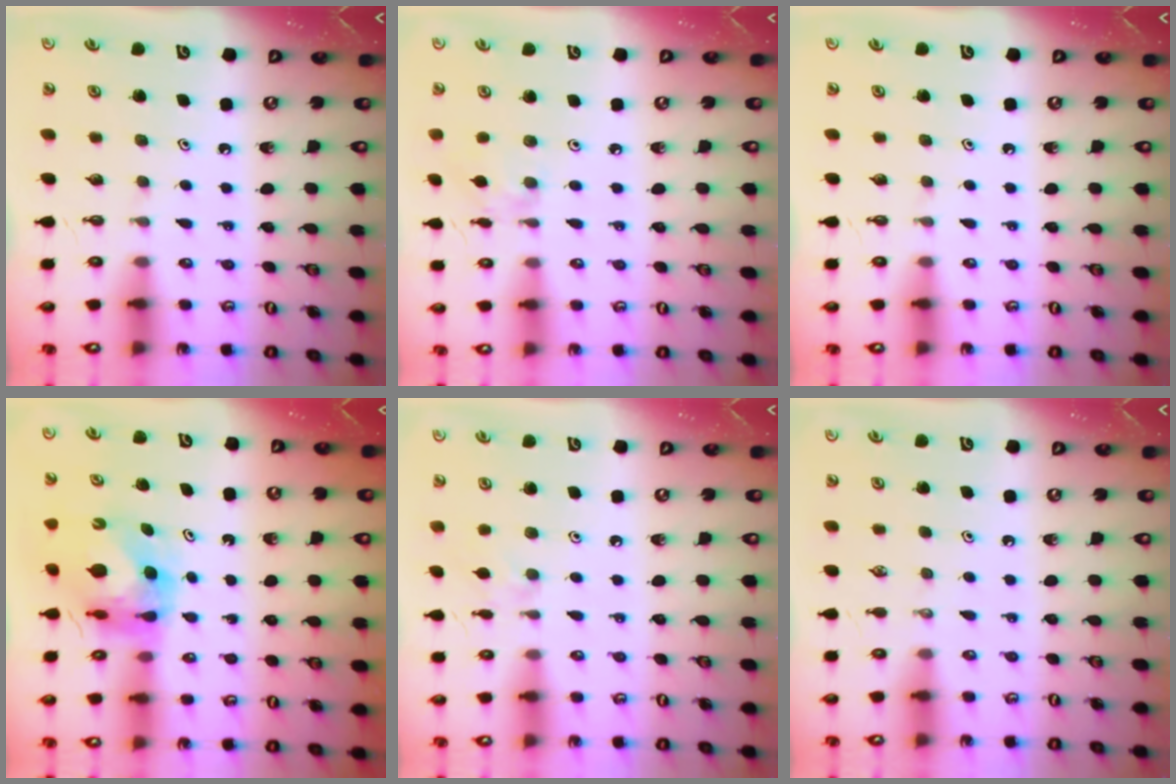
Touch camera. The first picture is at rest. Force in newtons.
{"total": 2.0, "press": 2.0, "slide": 0.4}
{"total": 0.0}
{"total": 6.9, "press": 6.8, "slide": 0.8}
{"total": 3.8, "press": 3.7, "slide": 0.5}
{"total": 0.0}